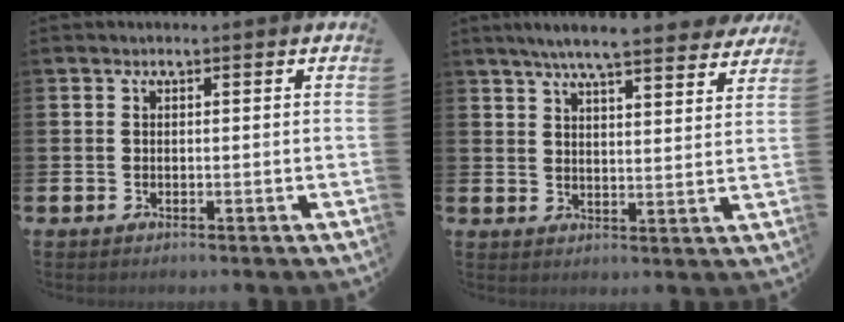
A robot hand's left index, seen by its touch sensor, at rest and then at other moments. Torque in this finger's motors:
{"motor_torque": [0.46, -0.84, 0.90, 0.21]}